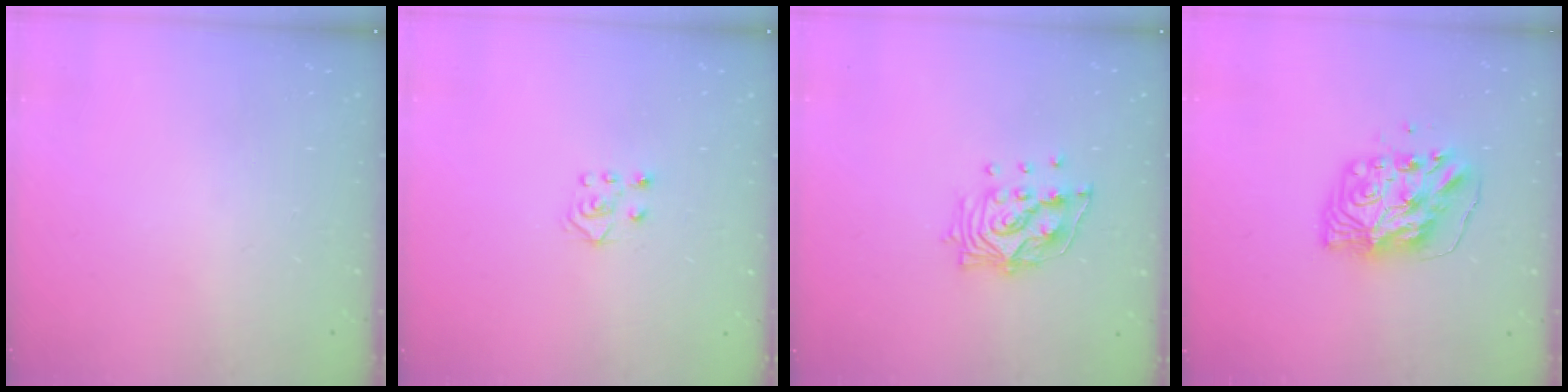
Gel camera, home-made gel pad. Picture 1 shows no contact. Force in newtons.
{"total": 5.2, "press": 5.2, "slide": 0.4}
{"total": 11.7, "press": 11.6, "slide": 1.4}
{"total": 9.7, "press": 9.6, "slide": 1.3}